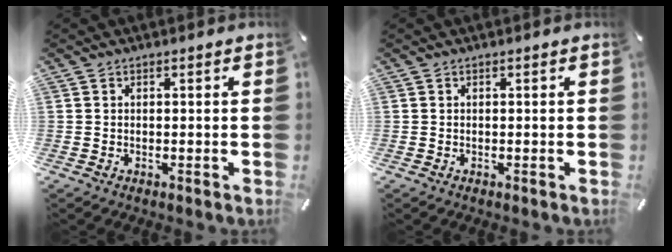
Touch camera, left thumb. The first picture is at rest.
{"total": 0.0}